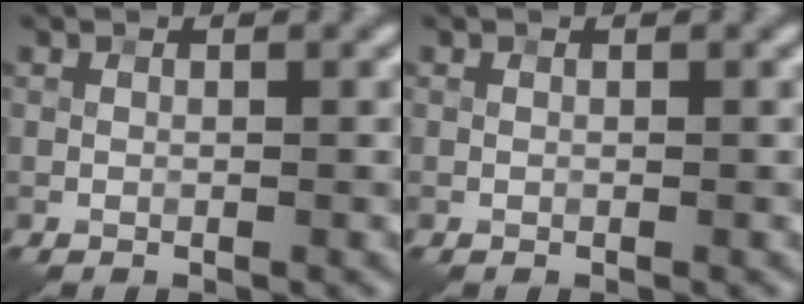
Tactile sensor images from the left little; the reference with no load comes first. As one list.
[{"total": 0.0}]